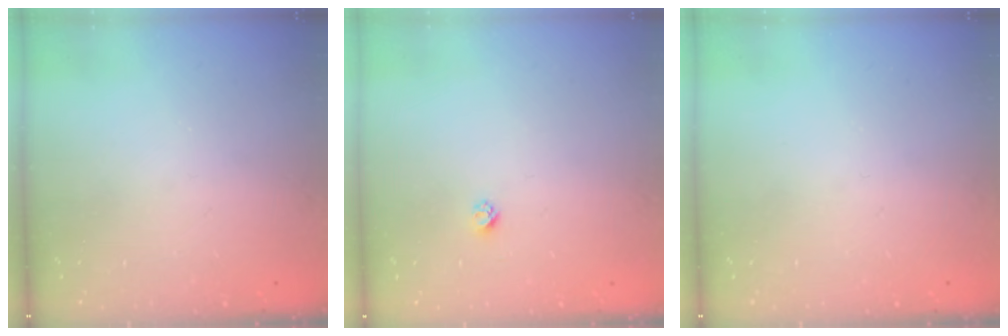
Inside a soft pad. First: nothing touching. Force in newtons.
{"total": 2.3, "press": 2.3, "slide": 0.2}
{"total": 0.0}